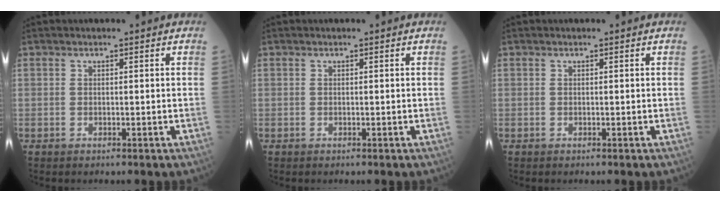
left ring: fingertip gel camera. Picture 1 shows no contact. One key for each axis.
{"total": 0.0}
{"total": 0.0}